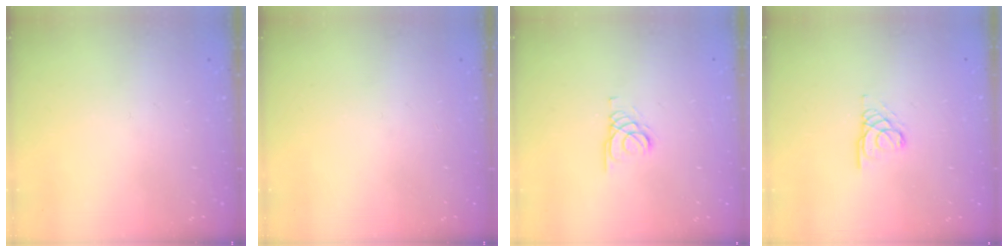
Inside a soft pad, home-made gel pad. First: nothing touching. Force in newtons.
{"total": 0.0}
{"total": 1.4, "press": 1.4, "slide": 0.2}
{"total": 3.1, "press": 3.1, "slide": 0.1}